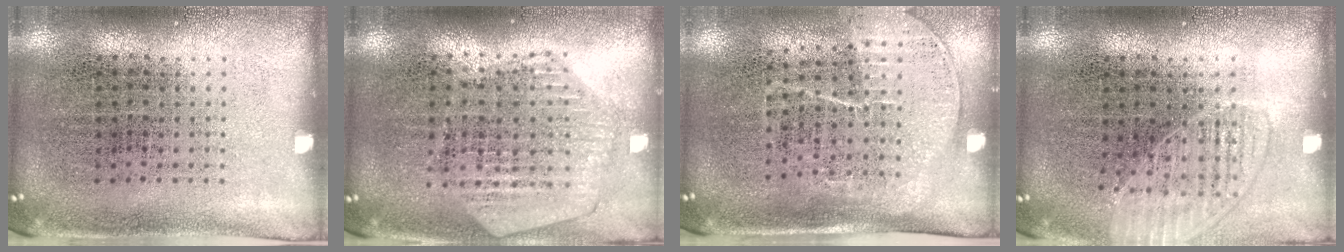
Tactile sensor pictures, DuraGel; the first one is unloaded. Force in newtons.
{"total": 0.9, "press": 0.8, "slide": 0.1}
{"total": 1.7, "press": 1.4, "slide": 1.0}
{"total": 1.4, "press": 1.4, "slide": 0.2}